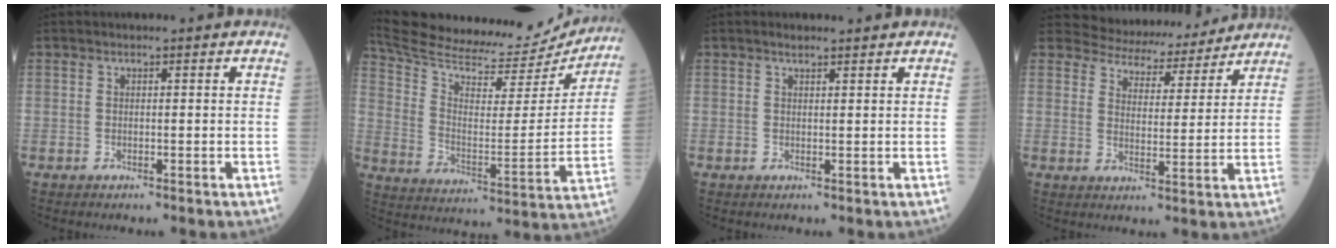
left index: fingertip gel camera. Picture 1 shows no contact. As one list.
[{"total": 25.0, "force": [23.7, 4.5, 6.8], "torque": [-0.122, -0.053, 0.334]}, {"total": 1.8, "force": [1.6, 0.2, 0.7], "torque": [-0.014, 0.013, 0.027]}, {"total": 11.5, "force": [10.9, 3.2, 1.4], "torque": [-0.014, 0.006, 0.145]}]